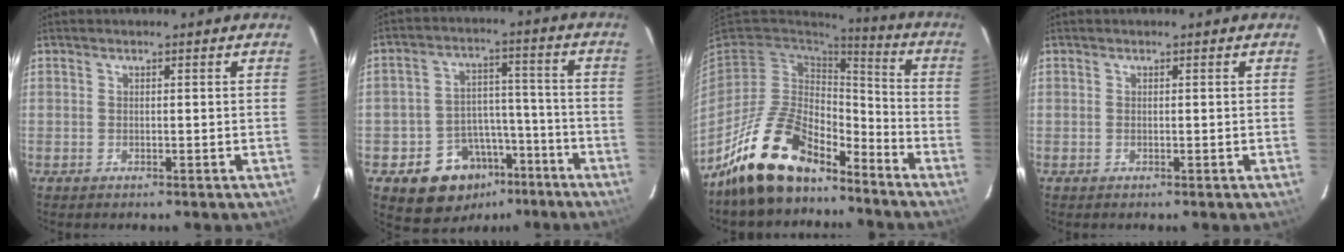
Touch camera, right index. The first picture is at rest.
{"total": 12.6, "force": [-7.6, 9.1, 4.4], "torque": [-0.094, 0.037, -0.092]}
{"total": 17.8, "force": [-13.4, 7.9, 8.7], "torque": [-0.187, 0.003, -0.225]}
{"total": 0.0}